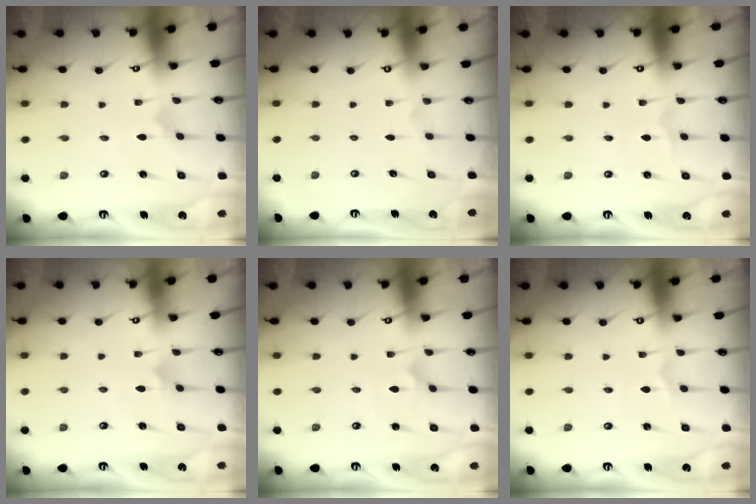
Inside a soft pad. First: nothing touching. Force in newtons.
{"total": 0.0}
{"total": 1.1, "press": 1.1, "slide": 0.1}
{"total": 4.3, "press": 4.3, "slide": 0.4}
{"total": 2.1, "press": 2.1, "slide": 0.0}
{"total": 1.2, "press": 1.2, "slide": 0.0}